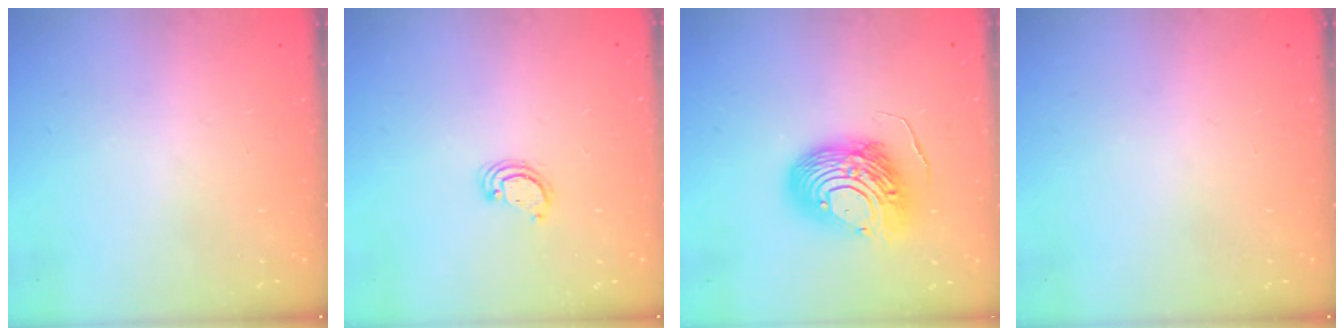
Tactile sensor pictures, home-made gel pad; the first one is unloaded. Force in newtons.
{"total": 2.3, "press": 2.3, "slide": 0.2}
{"total": 13.8, "press": 13.7, "slide": 1.3}
{"total": 0.0}